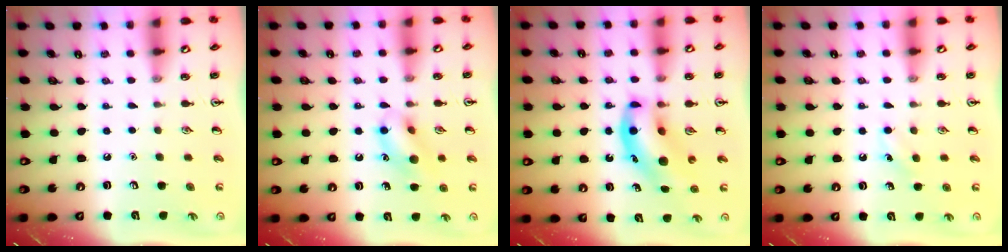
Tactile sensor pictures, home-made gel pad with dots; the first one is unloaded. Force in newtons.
{"total": 11.8, "press": 11.7, "slide": 1.3}
{"total": 10.2, "press": 9.8, "slide": 2.7}
{"total": 4.8, "press": 4.5, "slide": 1.5}